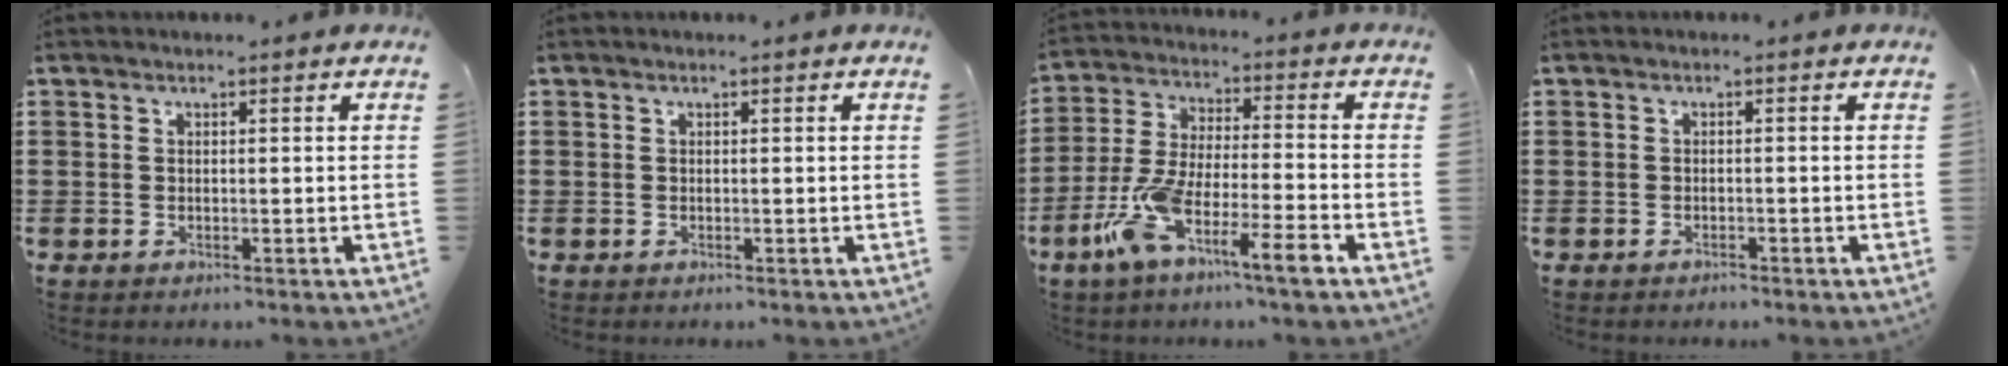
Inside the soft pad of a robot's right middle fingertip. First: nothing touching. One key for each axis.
{"total": 0.0}
{"total": 10.3, "fx": -6.9, "fy": 1.3, "fz": 7.5, "tx": -0.162, "ty": -0.001, "tz": -0.135}
{"total": 1.0, "fx": -1.0, "fy": 0.2, "fz": 0.0, "tx": -0.003, "ty": -0.001, "tz": -0.020}